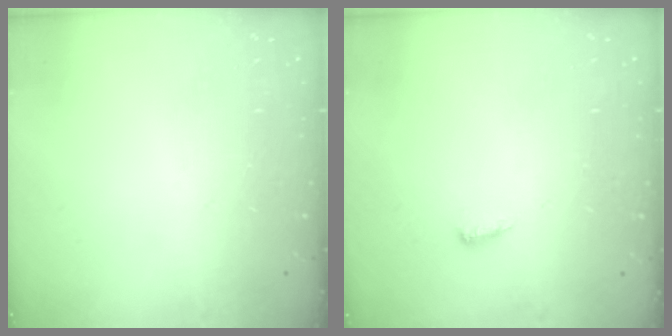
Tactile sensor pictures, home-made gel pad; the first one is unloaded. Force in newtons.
{"total": 4.6, "press": 4.5, "slide": 0.9}